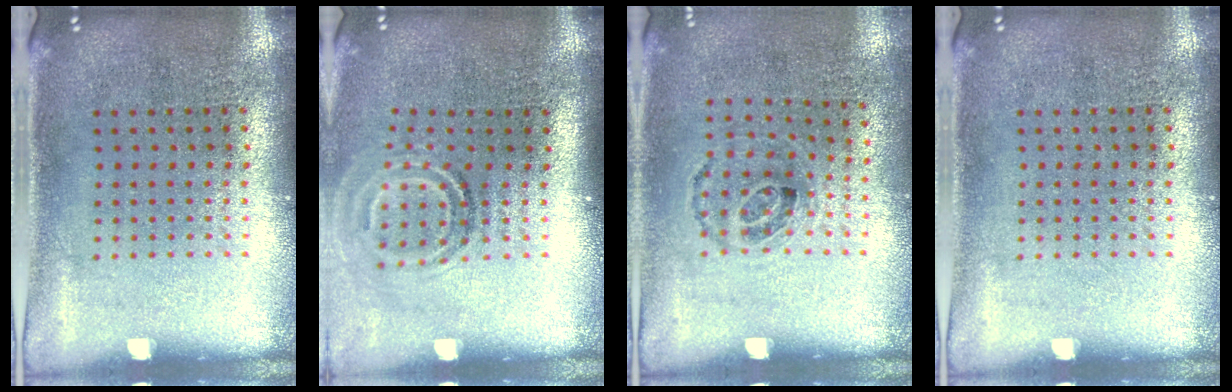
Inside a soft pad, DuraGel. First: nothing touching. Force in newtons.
{"total": 1.9, "press": 1.2, "slide": 1.5}
{"total": 0.9, "press": 0.7, "slide": 0.6}
{"total": 0.0}